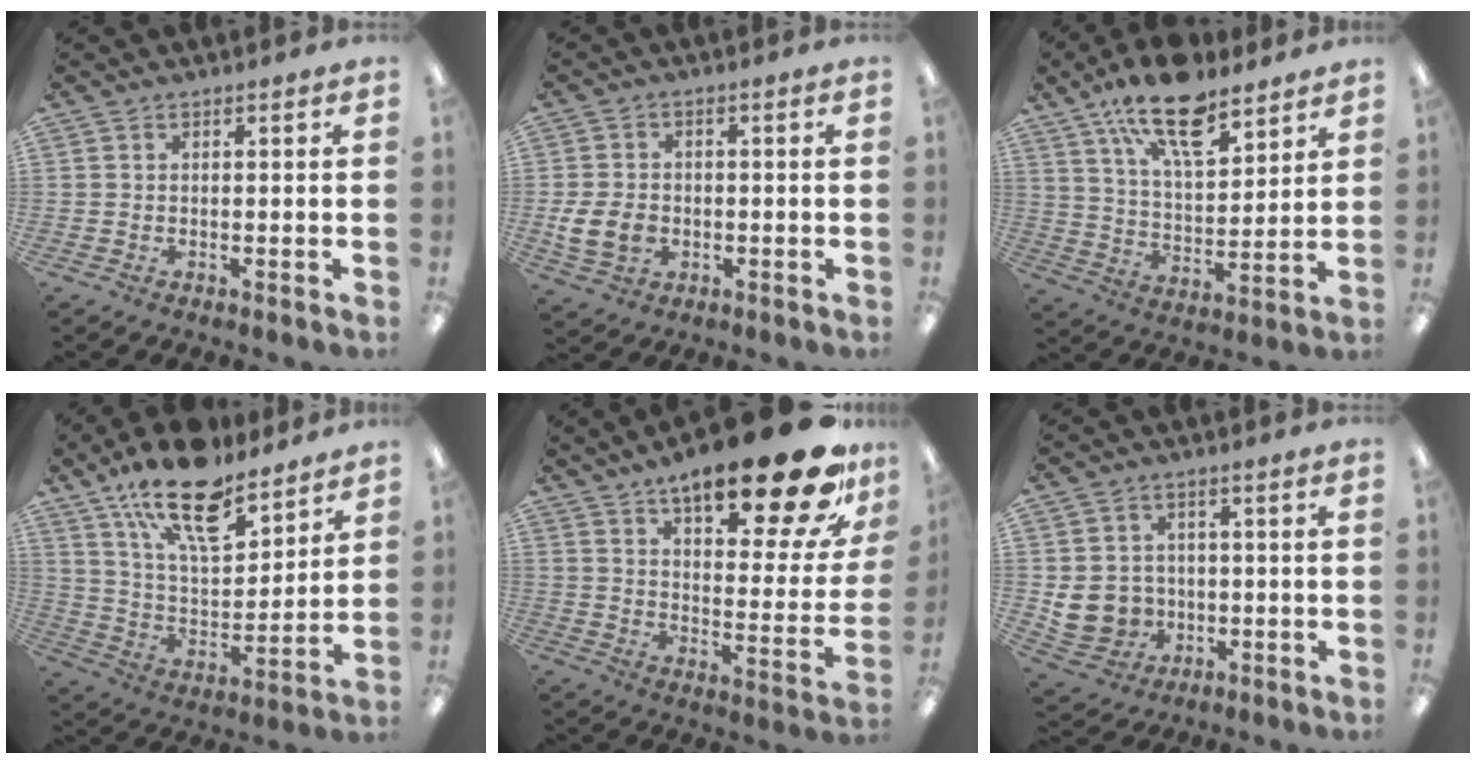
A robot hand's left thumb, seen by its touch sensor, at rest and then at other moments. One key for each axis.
{"total": 7.5, "fx": -1.7, "fy": 5.8, "fz": 4.4, "tx": -0.097, "ty": 0.002, "tz": -0.031}
{"total": 16.4, "fx": 11.4, "fy": 6.8, "fz": 9.5, "tx": -0.155, "ty": -0.058, "tz": 0.195}
{"total": 19.3, "fx": 13.8, "fy": 8.0, "fz": 10.9, "tx": -0.179, "ty": -0.082, "tz": 0.239}
{"total": 23.9, "fx": 16.4, "fy": 6.7, "fz": 16.1, "tx": -0.225, "ty": -0.112, "tz": 0.259}
{"total": 8.0, "fx": -1.0, "fy": 7.7, "fz": 2.0, "tx": -0.062, "ty": 0.007, "tz": -0.011}